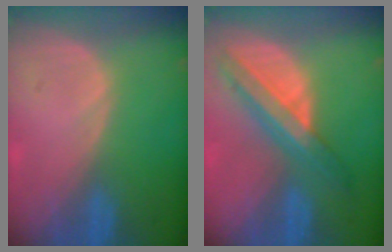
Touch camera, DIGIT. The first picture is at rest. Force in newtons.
{"total": 8.3, "press": 7.0, "slide": 4.4}